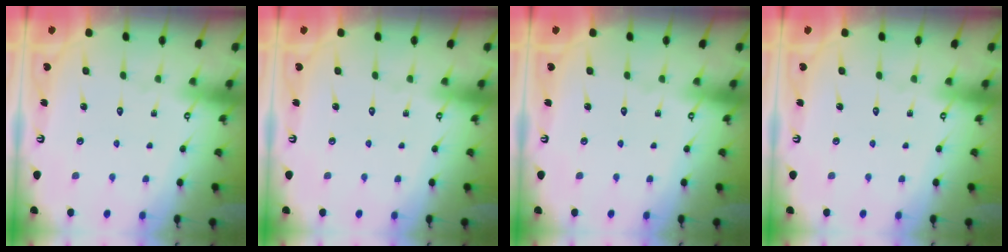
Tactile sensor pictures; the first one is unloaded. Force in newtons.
{"total": 0.0}
{"total": 0.0}
{"total": 0.0}